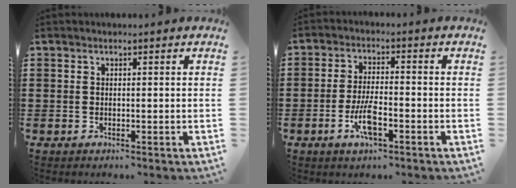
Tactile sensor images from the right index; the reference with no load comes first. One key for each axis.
{"total": 5.8, "fx": -2.3, "fy": 1.5, "fz": 5.0, "tx": -0.111, "ty": -0.007, "tz": -0.047}